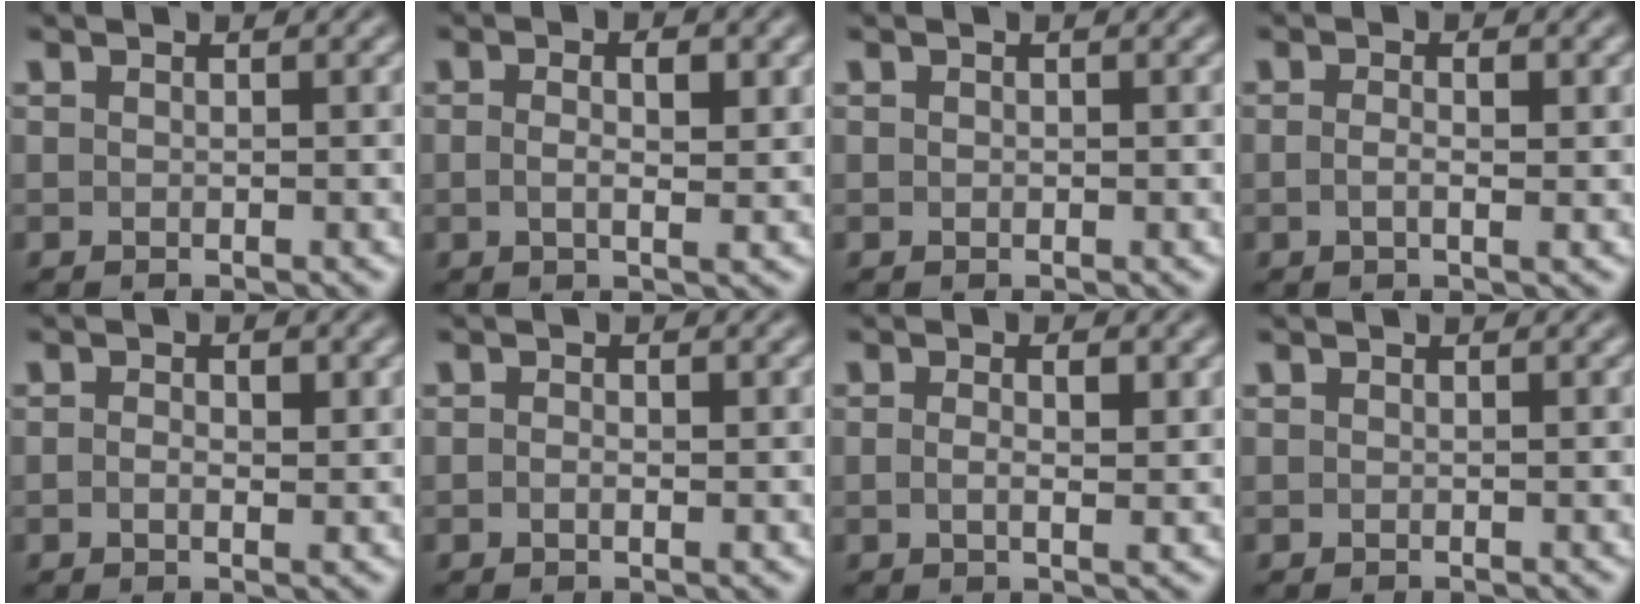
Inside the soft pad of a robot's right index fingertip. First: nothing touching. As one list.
[{"total": 2.5, "force": [-0.2, 0.3, 2.4], "torque": [-0.031, -0.009, 0.002]}, {"total": 0.0}, {"total": 1.6, "force": [-0.5, -0.1, 1.6], "torque": [-0.024, -0.008, -0.003]}, {"total": 1.4, "force": [-0.2, 0.4, 1.3], "torque": [-0.011, -0.003, -0.002]}, {"total": 0.8, "force": [-0.3, 0.1, 0.7], "torque": [-0.010, -0.002, -0.005]}, {"total": 1.8, "force": [-0.1, 0.0, 1.8], "torque": [-0.023, -0.009, 0.004]}, {"total": 0.0}]